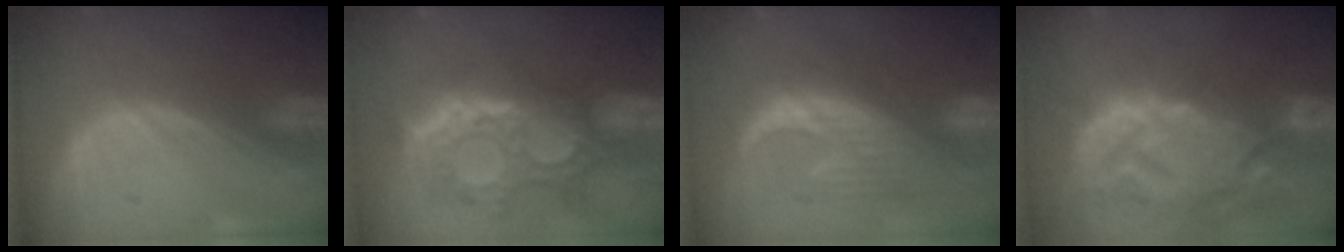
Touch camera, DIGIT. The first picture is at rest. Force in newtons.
{"total": 11.9, "press": 10.7, "slide": 5.2}
{"total": 9.1, "press": 9.1, "slide": 0.5}
{"total": 14.3, "press": 12.3, "slide": 7.4}